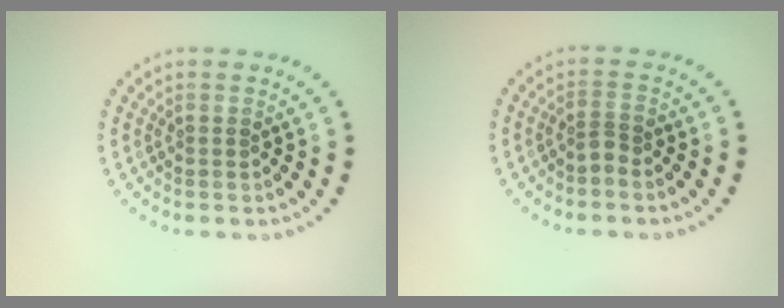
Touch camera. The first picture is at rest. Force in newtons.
{"total": 1.1, "press": 0.8, "slide": 0.8}